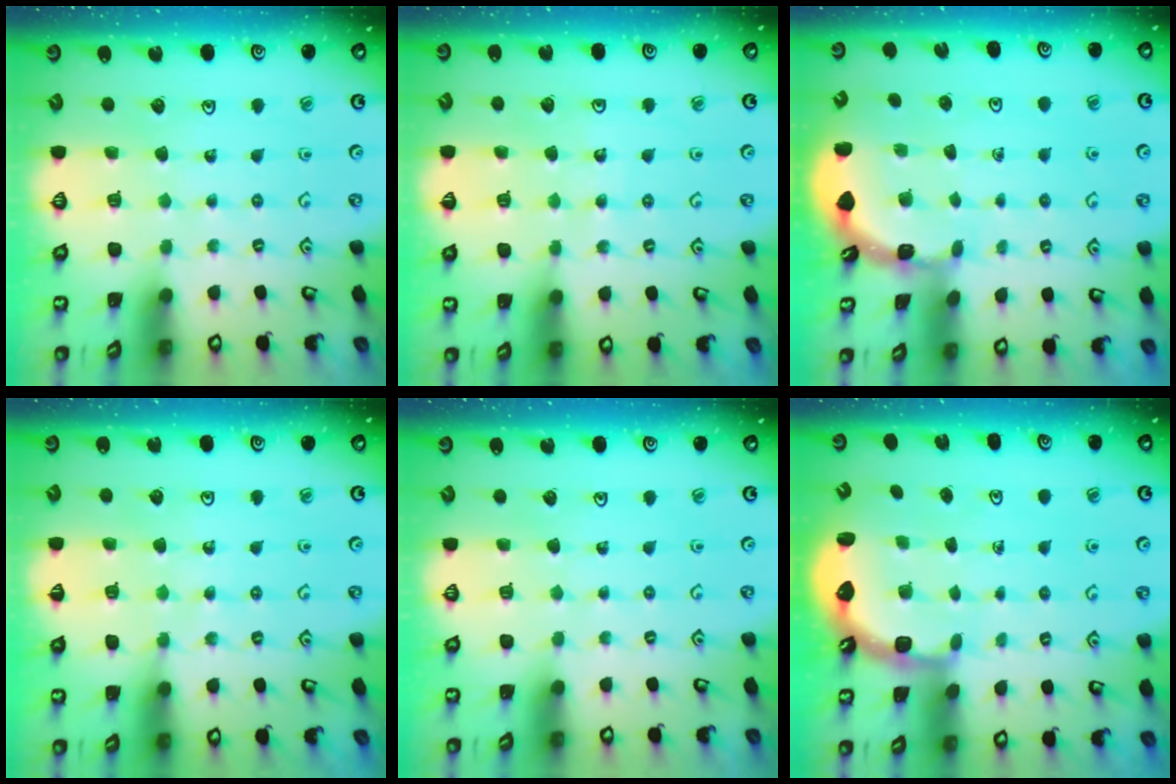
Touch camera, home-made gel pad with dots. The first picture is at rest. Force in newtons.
{"total": 3.6, "press": 3.5, "slide": 1.0}
{"total": 1.5, "press": 1.5, "slide": 0.1}
{"total": 6.4, "press": 6.3, "slide": 1.0}
{"total": 0.0}
{"total": 2.5, "press": 2.1, "slide": 1.4}